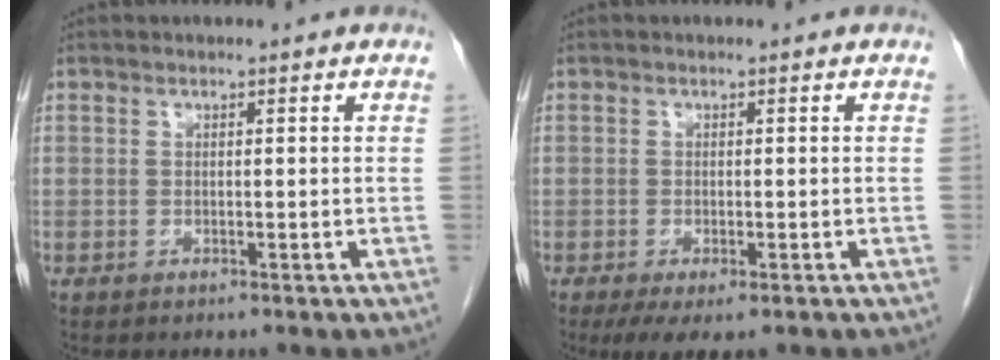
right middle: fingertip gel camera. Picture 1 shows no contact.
{"total": 4.7, "force": [-2.9, 1.6, 3.3], "torque": [-0.051, -0.012, -0.044]}